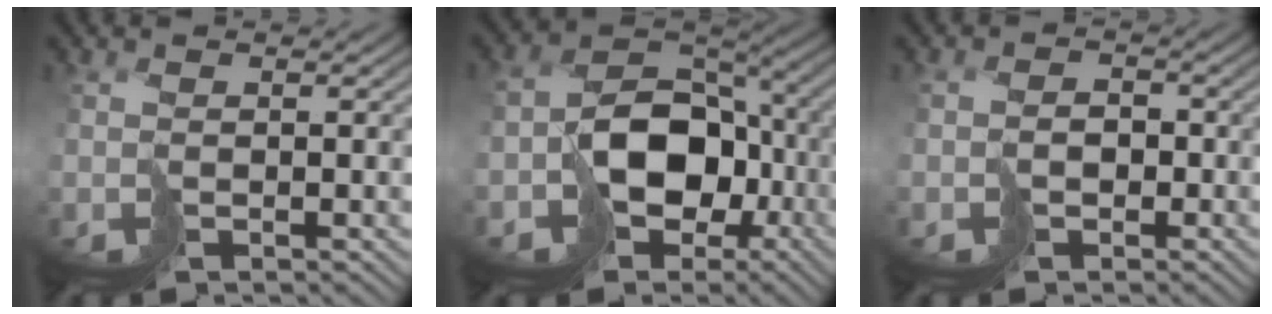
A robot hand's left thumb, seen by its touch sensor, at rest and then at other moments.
{"total": 11.8, "force": [-3.8, 8.3, 7.5], "torque": [-0.141, -0.013, -0.076]}
{"total": 4.6, "force": [-2.4, 3.6, 1.6], "torque": [-0.020, -0.001, -0.051]}